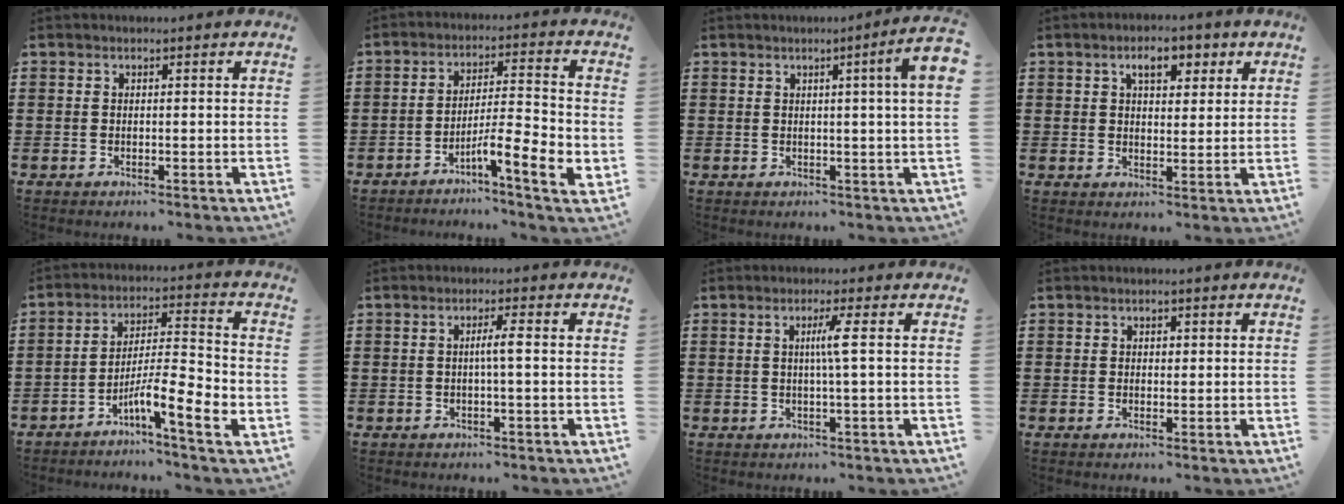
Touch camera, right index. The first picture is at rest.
{"total": 7.9, "force": [-4.0, 1.0, 6.7], "torque": [-0.112, -0.006, -0.071]}
{"total": 5.1, "force": [1.3, -0.4, 4.9], "torque": [-0.083, -0.011, 0.017]}
{"total": 4.6, "force": [2.5, 2.2, 3.2], "torque": [-0.050, 0.001, 0.036]}
{"total": 8.5, "force": [-4.3, 1.1, 7.2], "torque": [-0.126, -0.004, -0.078]}
{"total": 2.5, "force": [-0.2, -0.1, 2.5], "torque": [-0.046, -0.002, -0.007]}
{"total": 3.2, "force": [0.4, -0.6, 3.1], "torque": [-0.060, -0.005, 0.000]}
{"total": 0.9, "force": [0.2, 0.6, 0.6], "torque": [-0.012, 0.005, 0.004]}